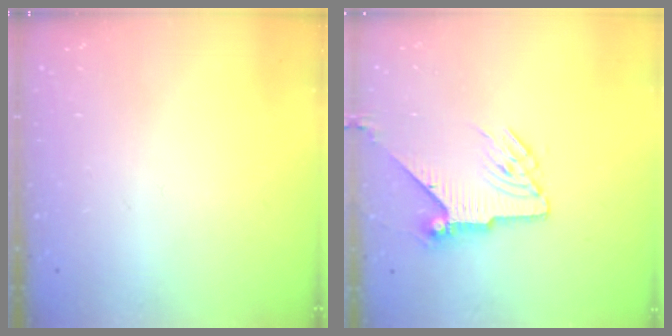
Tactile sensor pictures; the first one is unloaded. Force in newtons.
{"total": 7.8, "press": 7.8, "slide": 0.2}